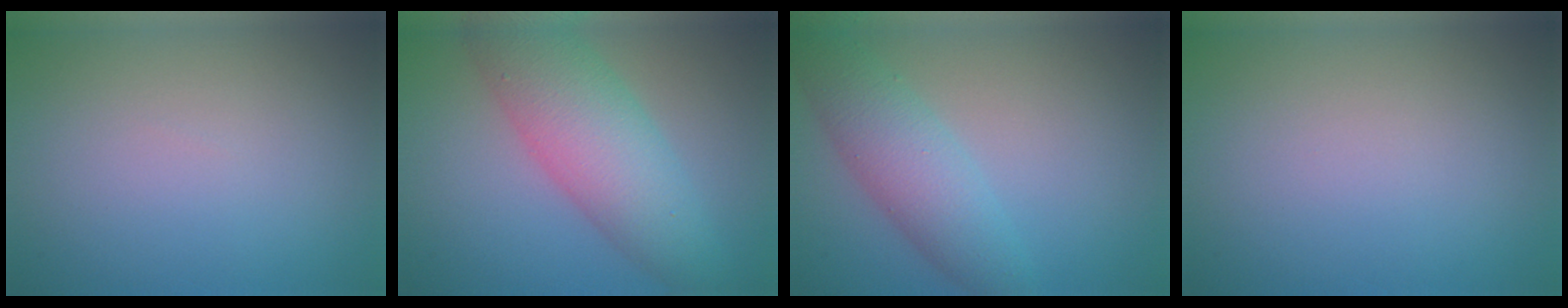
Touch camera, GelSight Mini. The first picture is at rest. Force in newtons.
{"total": 8.1, "press": 8.0, "slide": 0.2}
{"total": 5.0, "press": 5.0, "slide": 0.1}
{"total": 0.0}